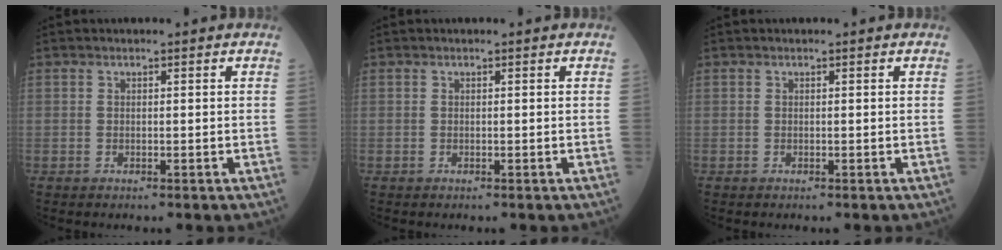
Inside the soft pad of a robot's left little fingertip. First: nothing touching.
{"total": 0.0}
{"total": 0.0}